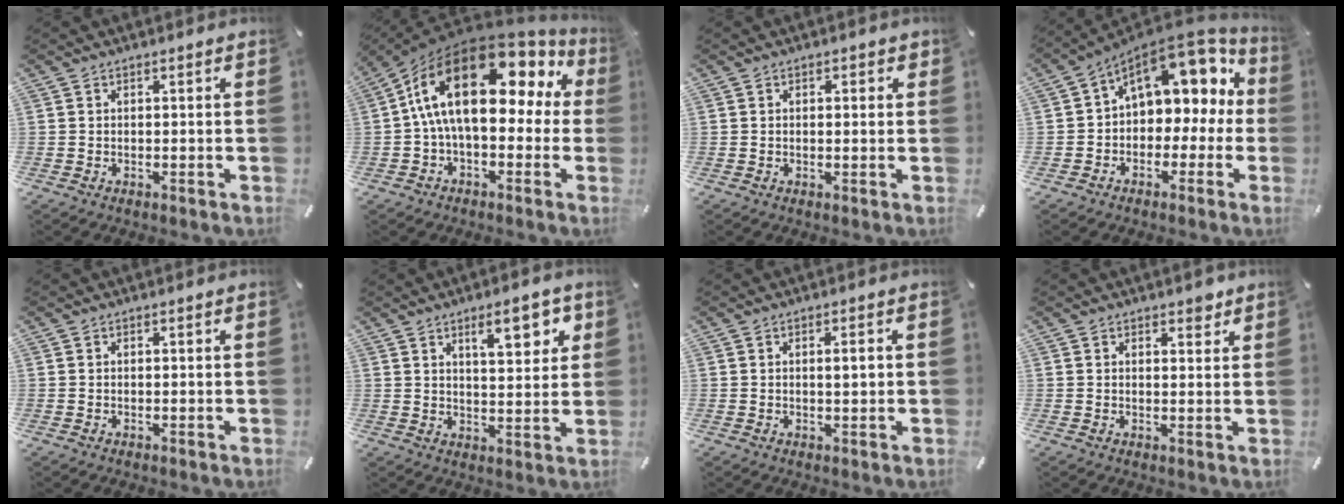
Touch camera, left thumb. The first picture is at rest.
{"total": 21.1, "force": [6.0, 11.1, 17.0], "torque": [-0.317, -0.035, 0.100]}
{"total": 1.0, "force": [0.1, 0.7, 0.6], "torque": [-0.006, 0.002, -0.001]}
{"total": 12.4, "force": [6.1, 8.1, 7.2], "torque": [-0.104, -0.047, 0.103]}
{"total": 0.0}
{"total": 9.5, "force": [5.2, 3.6, 7.1], "torque": [-0.095, -0.021, 0.080]}
{"total": 2.3, "force": [0.2, 0.7, 2.1], "torque": [-0.033, -0.001, 0.000]}
{"total": 2.6, "force": [2.0, 1.4, 0.9], "torque": [0.003, -0.012, 0.030]}